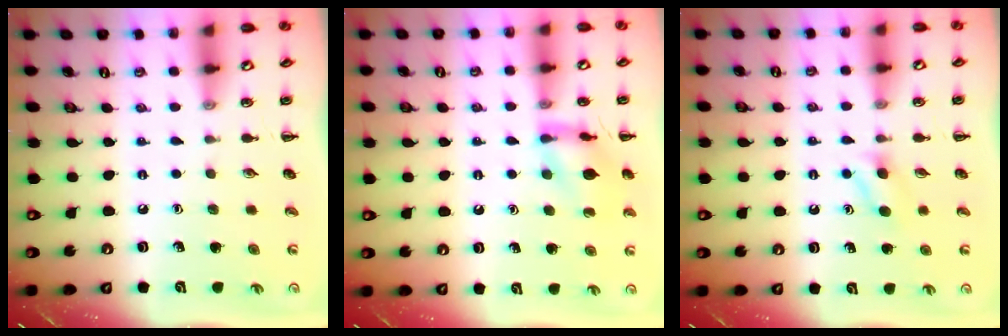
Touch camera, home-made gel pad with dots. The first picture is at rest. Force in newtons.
{"total": 12.5, "press": 12.5, "slide": 0.9}
{"total": 3.9, "press": 3.7, "slide": 1.3}